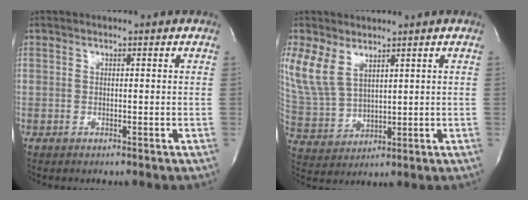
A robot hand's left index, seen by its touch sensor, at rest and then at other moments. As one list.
[{"total": 7.4, "force": [4.3, 4.1, 4.4], "torque": [-0.118, 0.004, 0.102]}]